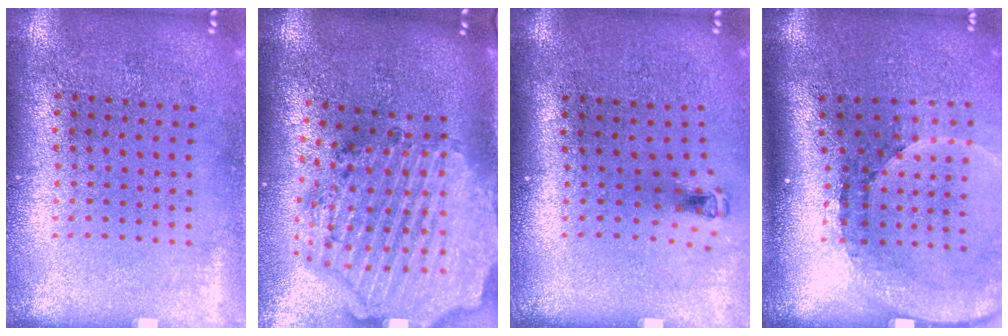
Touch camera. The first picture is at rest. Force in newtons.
{"total": 4.1, "press": 3.3, "slide": 2.3}
{"total": 0.6, "press": 0.3, "slide": 0.5}
{"total": 2.7, "press": 1.8, "slide": 1.9}